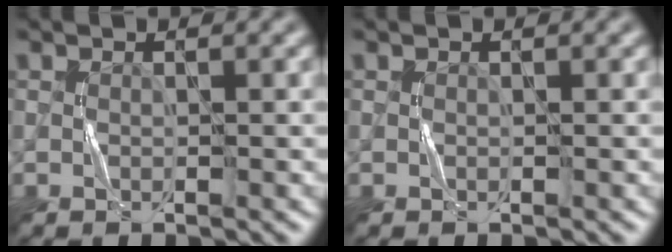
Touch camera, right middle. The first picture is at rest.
{"total": 0.0}